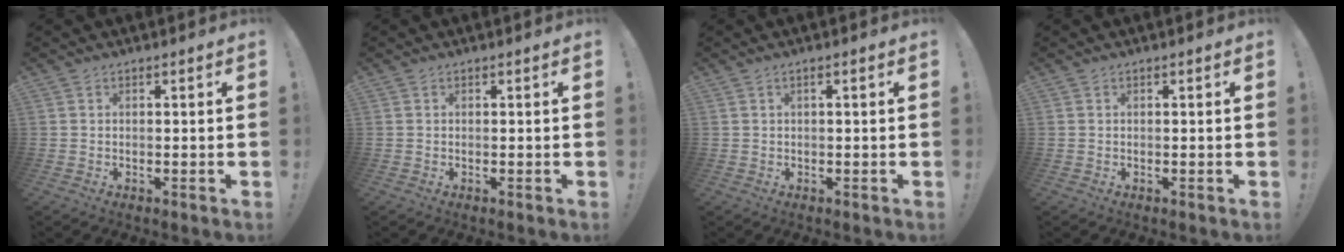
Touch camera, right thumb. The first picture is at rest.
{"total": 0.0}
{"total": 1.4, "force": [0.1, -0.1, 1.4], "torque": [-0.033, 0.002, 0.002]}
{"total": 0.0}